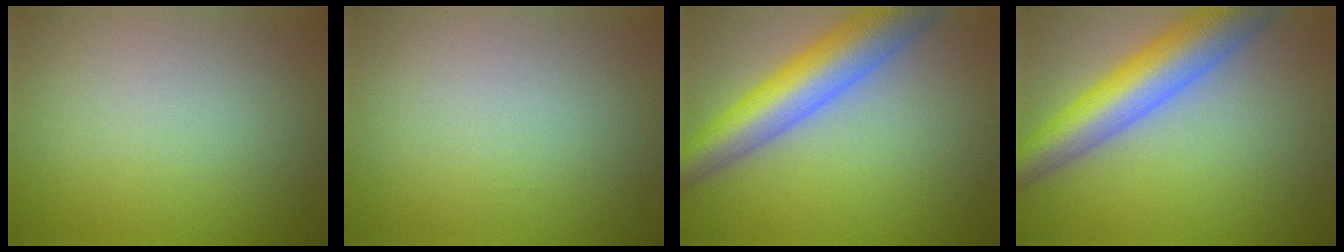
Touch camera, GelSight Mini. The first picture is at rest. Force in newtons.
{"total": 0.0}
{"total": 8.1, "press": 8.1, "slide": 0.3}
{"total": 8.1, "press": 8.1, "slide": 0.3}